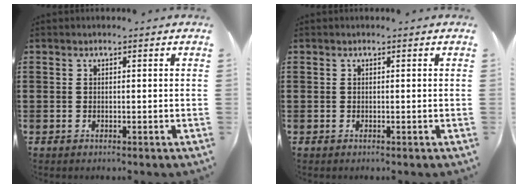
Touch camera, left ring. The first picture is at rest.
{"total": 0.0}